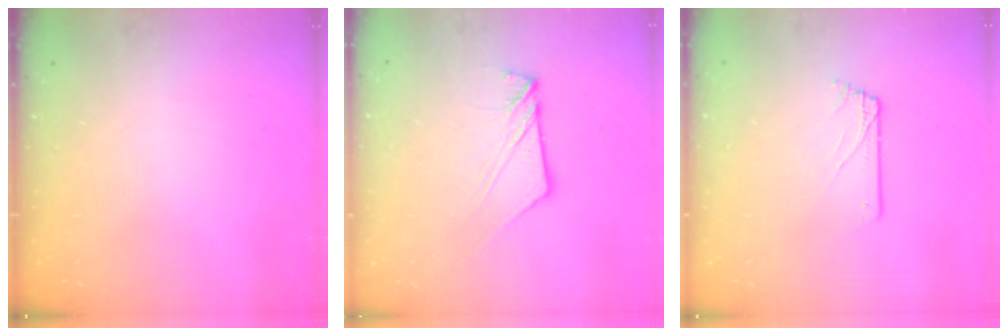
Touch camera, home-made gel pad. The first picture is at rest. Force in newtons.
{"total": 9.0, "press": 8.9, "slide": 0.8}
{"total": 1.5, "press": 1.5, "slide": 0.1}